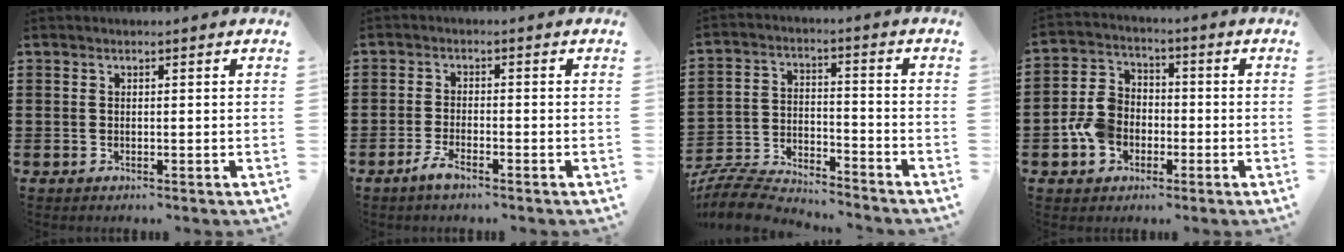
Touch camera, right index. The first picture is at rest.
{"total": 2.8, "force": [-2.0, 0.5, 1.8], "torque": [-0.044, -0.001, -0.044]}
{"total": 7.3, "force": [-7.2, 1.0, 1.3], "torque": [-0.047, 0.004, -0.148]}
{"total": 6.9, "force": [-2.4, 5.5, 3.4], "torque": [-0.094, 0.014, -0.049]}